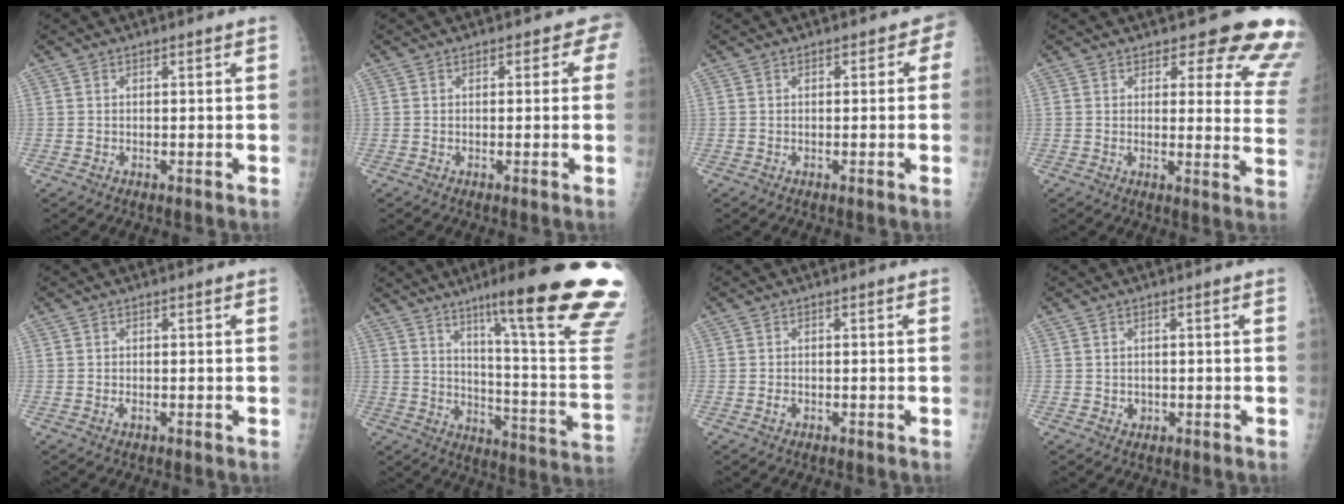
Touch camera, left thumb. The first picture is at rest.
{"total": 2.1, "force": [0.7, 1.7, 1.0], "torque": [0.018, 0.005, -0.004]}
{"total": 1.9, "force": [0.1, 1.6, 1.0], "torque": [0.011, 0.007, -0.009]}
{"total": 14.3, "force": [12.5, 4.8, 5.2], "torque": [0.001, -0.097, 0.109]}
{"total": 0.6, "force": [-0.2, 0.3, 0.5], "torque": [-0.010, -0.001, -0.005]}
{"total": 27.8, "force": [16.7, 2.4, 22.0], "torque": [-0.244, -0.079, 0.238]}
{"total": 0.8, "force": [-0.3, 0.6, 0.5], "torque": [-0.009, 0.000, -0.008]}
{"total": 1.2, "force": [-0.2, 1.1, 0.4], "torque": [-0.003, 0.002, 0.001]}